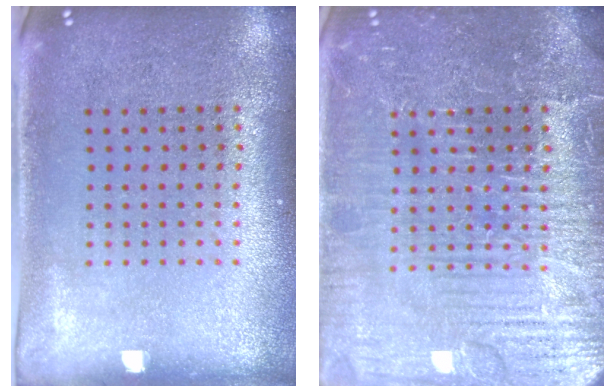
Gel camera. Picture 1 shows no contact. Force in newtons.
{"total": 5.2, "press": 5.1, "slide": 0.6}